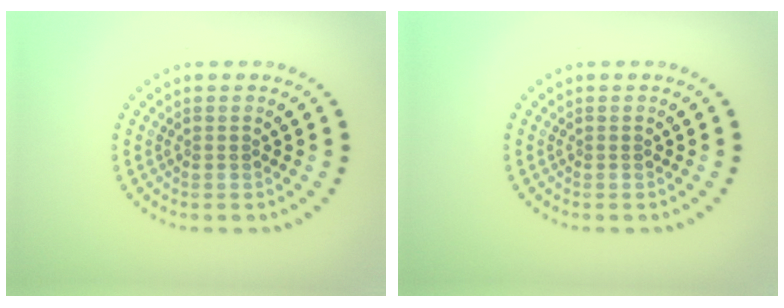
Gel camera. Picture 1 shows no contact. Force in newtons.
{"total": 0.0}